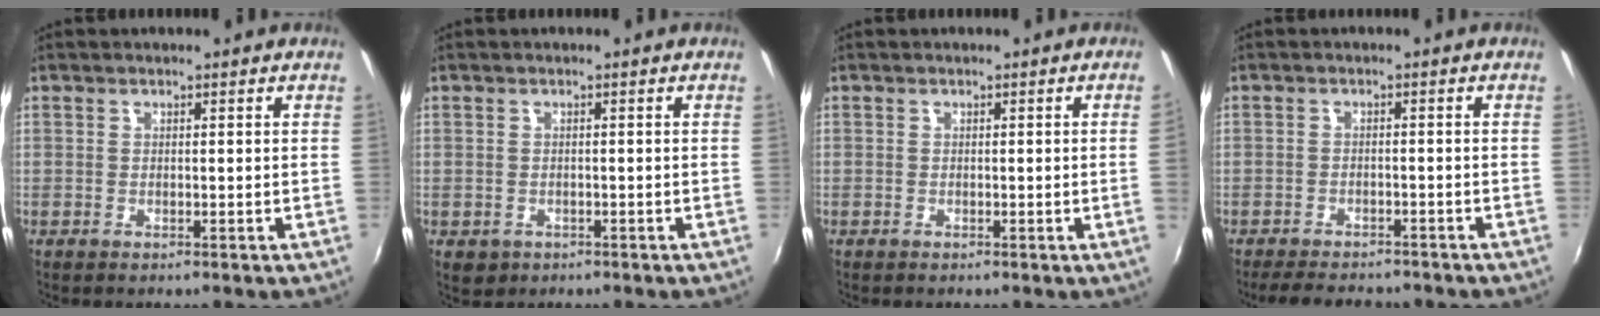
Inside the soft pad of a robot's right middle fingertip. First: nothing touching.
{"total": 2.7, "force": [-0.9, 2.2, 1.1], "torque": [-0.025, -0.006, -0.009]}
{"total": 1.1, "force": [0.0, -0.7, 0.9], "torque": [-0.007, -0.008, 0.002]}
{"total": 8.1, "force": [-7.1, 2.5, 2.9], "torque": [-0.077, -0.007, -0.106]}